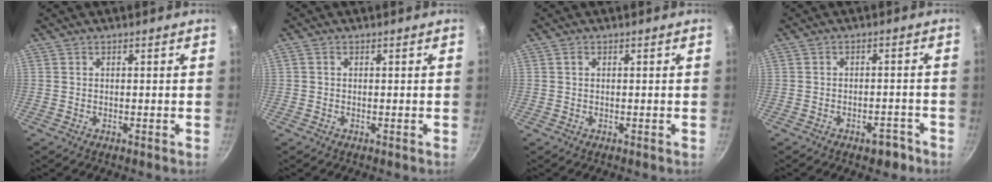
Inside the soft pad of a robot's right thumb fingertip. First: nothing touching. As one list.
[{"total": 0.6, "force": [0.1, 0.5, 0.4], "torque": [-0.006, 0.004, 0.001]}, {"total": 0.7, "force": [0.2, 0.5, 0.5], "torque": [-0.010, 0.003, 0.004]}, {"total": 3.6, "force": [-2.4, 1.9, 2.0], "torque": [-0.015, 0.026, -0.024]}]